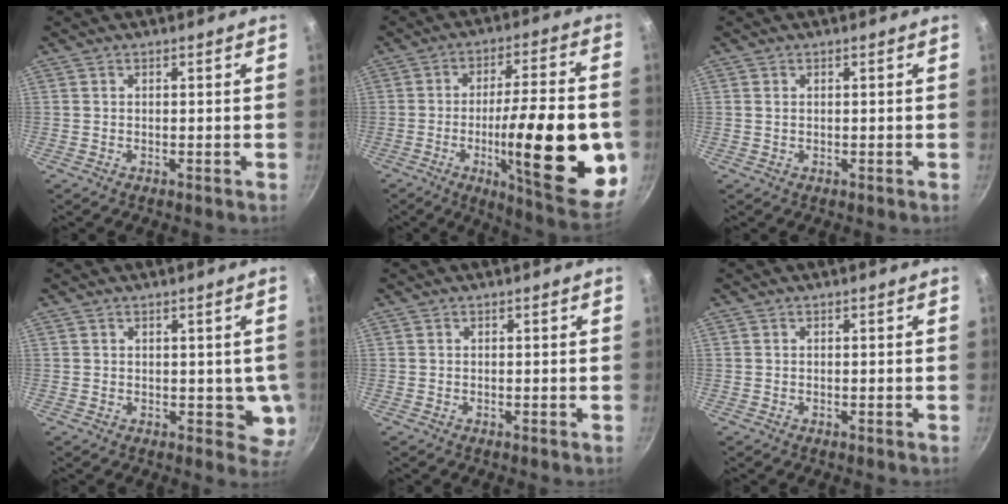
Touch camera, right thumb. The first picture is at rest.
{"total": 25.2, "force": [-5.3, 6.3, 23.8], "torque": [-0.321, 0.009, -0.075]}
{"total": 0.6, "force": [0.2, 0.4, 0.4], "torque": [-0.007, 0.001, 0.004]}
{"total": 4.8, "force": [0.6, 3.0, 3.7], "torque": [-0.027, -0.013, 0.010]}
{"total": 0.0}
{"total": 0.0}